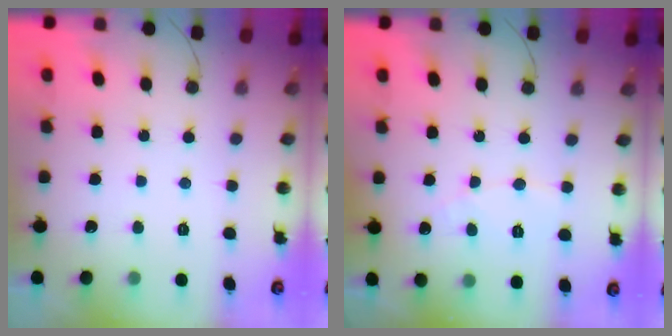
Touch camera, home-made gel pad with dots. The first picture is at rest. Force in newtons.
{"total": 4.9, "press": 4.9, "slide": 0.5}